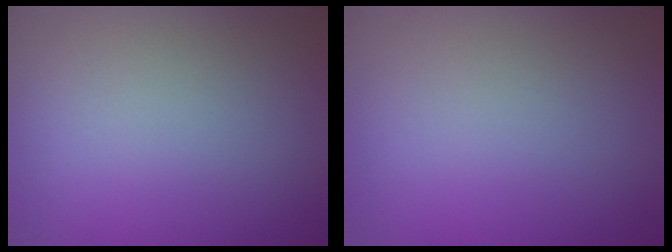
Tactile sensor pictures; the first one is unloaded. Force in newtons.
{"total": 0.0}